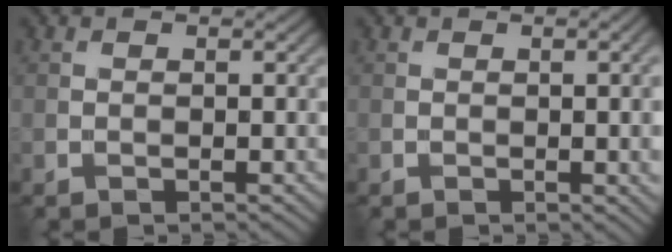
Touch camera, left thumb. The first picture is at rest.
{"total": 4.8, "force": [-0.2, 1.6, 4.6], "torque": [-0.046, -0.002, 0.002]}